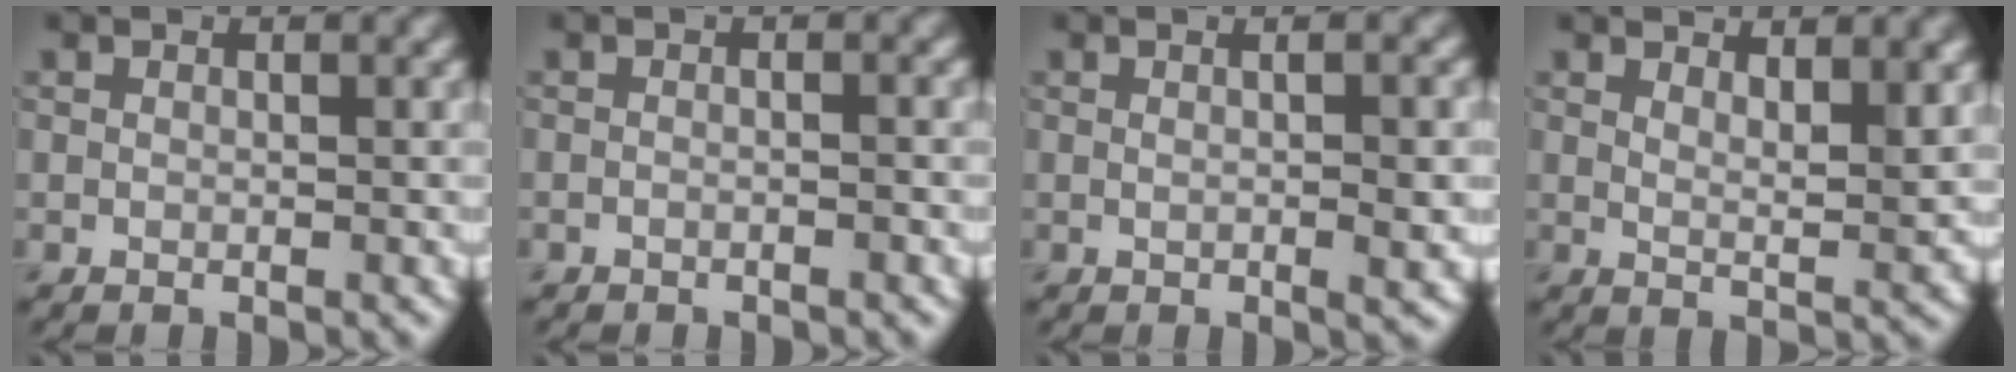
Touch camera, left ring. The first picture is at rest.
{"total": 1.1, "force": [-0.2, 0.5, 0.9], "torque": [-0.002, -0.011, -0.016]}
{"total": 4.1, "force": [0.2, 1.0, 3.9], "torque": [-0.048, 0.007, 0.003]}
{"total": 3.9, "force": [2.4, 1.0, 2.9], "torque": [-0.034, -0.002, 0.038]}